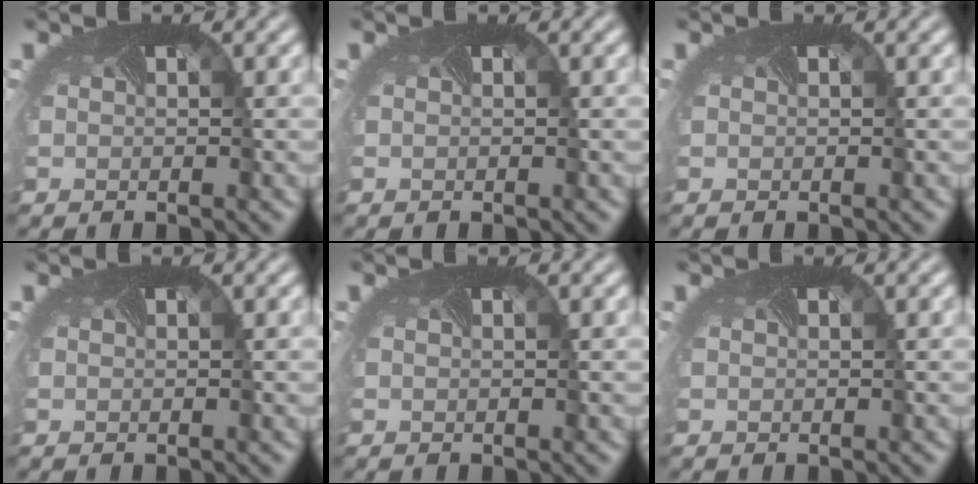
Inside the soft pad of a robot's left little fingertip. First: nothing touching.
{"total": 0.0}
{"total": 0.0}
{"total": 0.0}
{"total": 0.0}
{"total": 0.0}